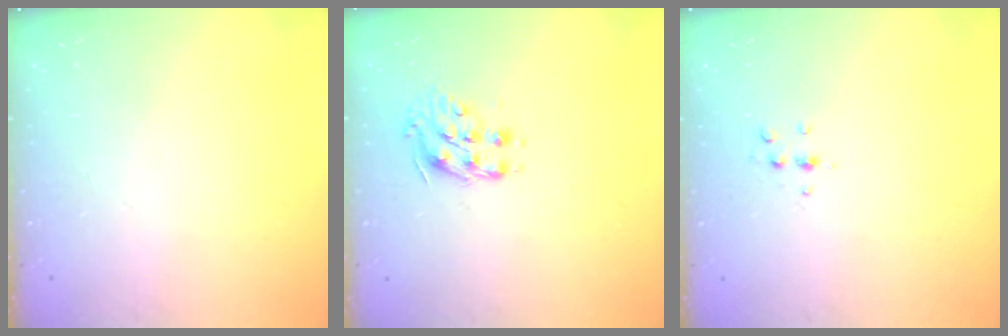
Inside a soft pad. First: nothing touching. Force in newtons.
{"total": 9.3, "press": 9.3, "slide": 0.2}
{"total": 4.7, "press": 4.6, "slide": 1.0}